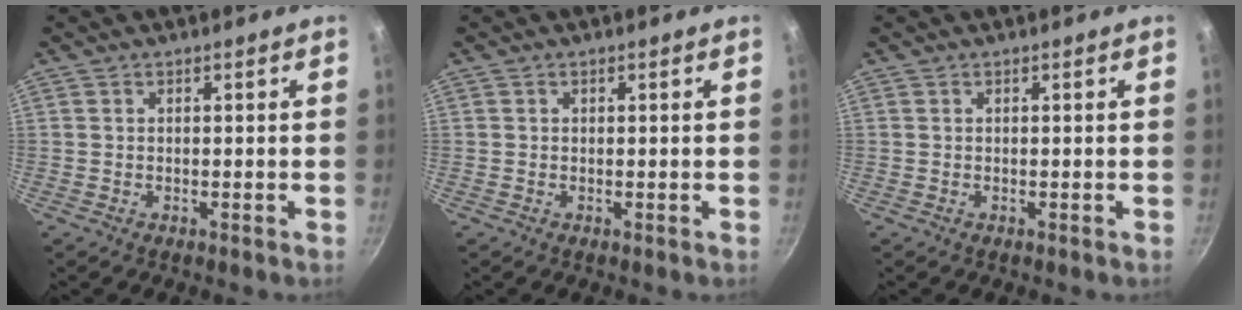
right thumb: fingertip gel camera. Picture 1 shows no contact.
{"total": 0.0}
{"total": 0.0}